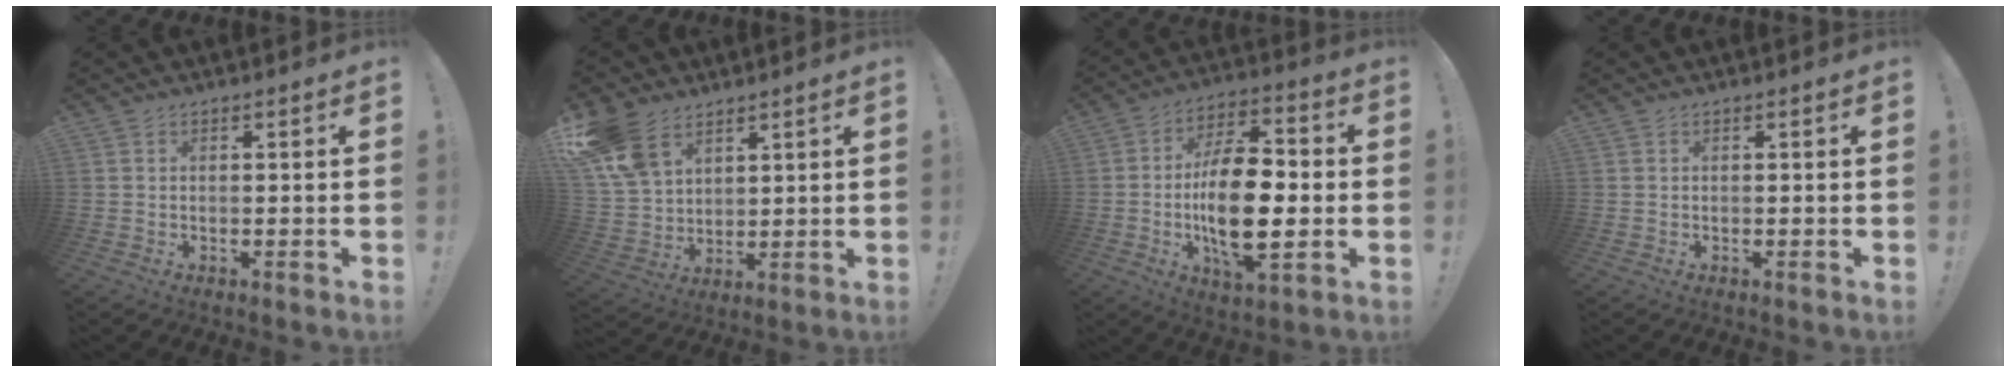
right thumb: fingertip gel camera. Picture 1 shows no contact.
{"total": 13.8, "force": [8.5, 8.7, 6.4], "torque": [-0.129, -0.039, 0.170]}
{"total": 19.4, "force": [-2.7, 9.2, 16.8], "torque": [-0.299, 0.003, -0.047]}
{"total": 0.0}